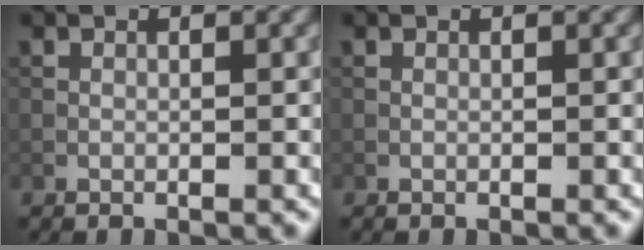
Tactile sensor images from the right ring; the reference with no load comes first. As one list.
[{"total": 0.0}]